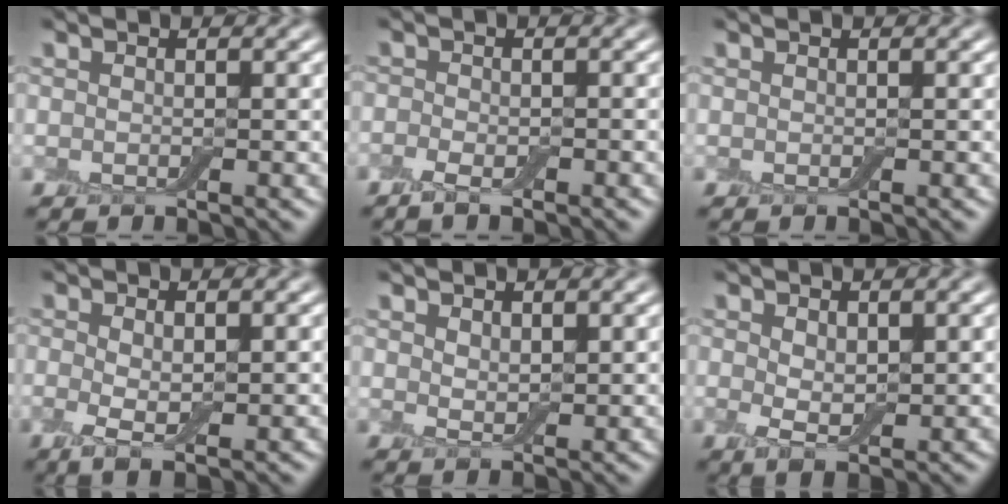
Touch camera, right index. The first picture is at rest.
{"total": 2.1, "force": [-1.3, 1.0, 1.3], "torque": [-0.024, -0.002, -0.029]}
{"total": 0.0}
{"total": 3.1, "force": [-0.1, 1.2, 2.9], "torque": [-0.060, -0.006, -0.001]}
{"total": 1.5, "force": [1.1, 0.6, 0.8], "torque": [-0.017, -0.004, 0.024]}
{"total": 3.0, "force": [0.4, 1.7, 2.5], "torque": [-0.050, -0.005, 0.011]}